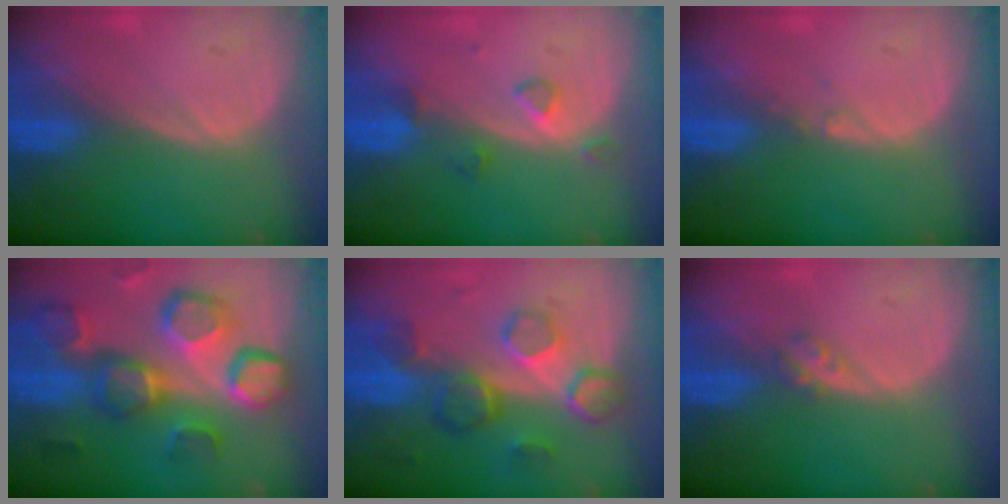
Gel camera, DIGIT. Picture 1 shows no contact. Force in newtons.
{"total": 3.0, "press": 2.8, "slide": 0.9}
{"total": 0.6, "press": 0.5, "slide": 0.4}
{"total": 13.0, "press": 11.3, "slide": 6.5}
{"total": 8.5, "press": 7.8, "slide": 3.5}
{"total": 1.8, "press": 1.5, "slide": 0.9}